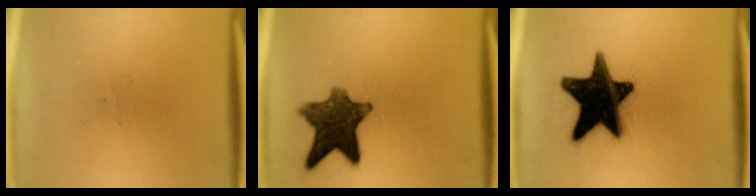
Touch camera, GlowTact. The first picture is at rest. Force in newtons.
{"total": 10.6}
{"total": 19.9}